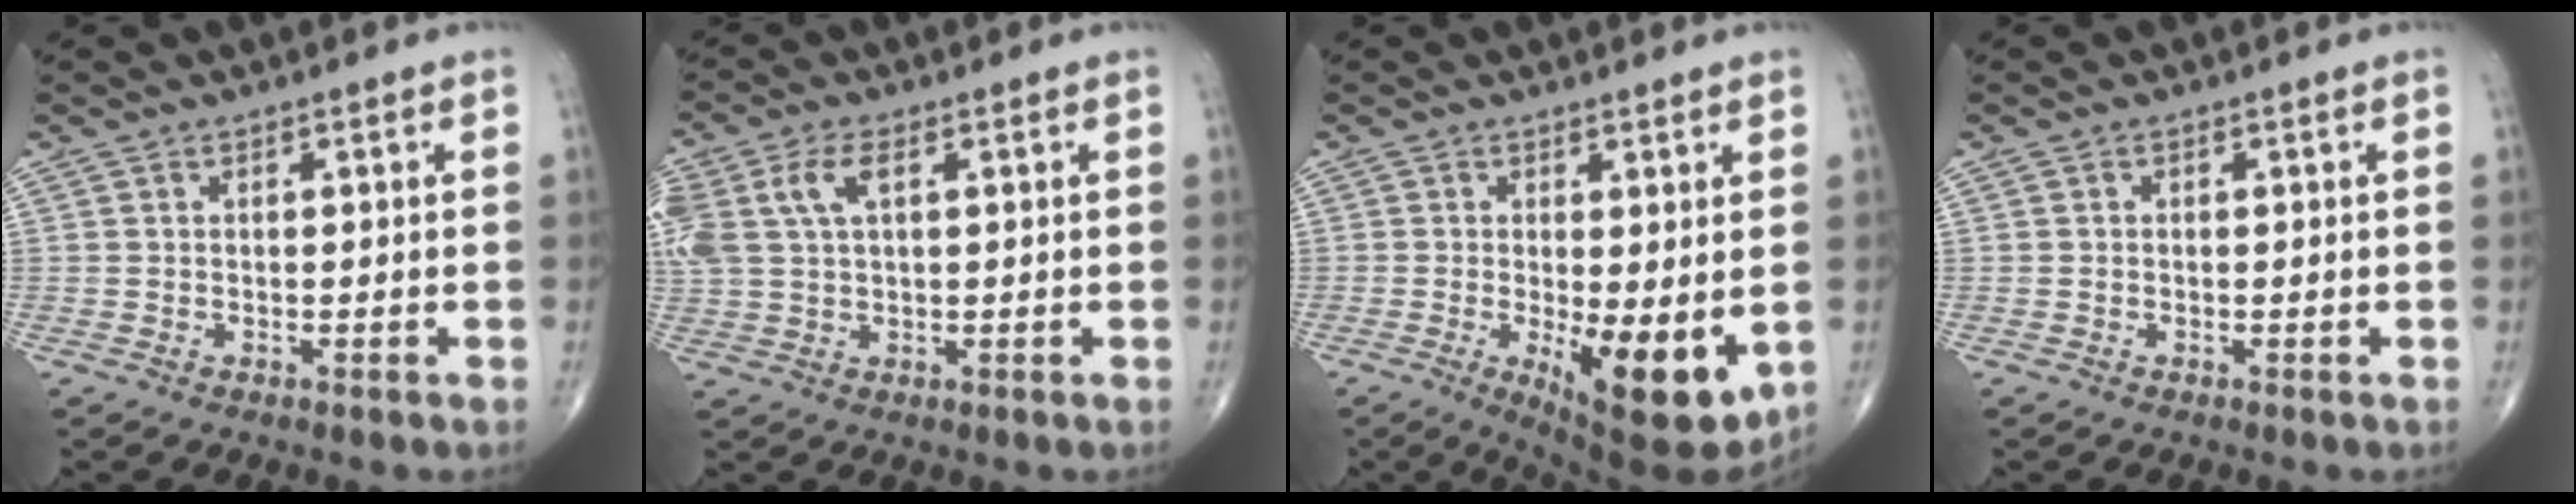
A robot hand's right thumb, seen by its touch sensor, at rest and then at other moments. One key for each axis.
{"total": 8.9, "fx": 3.0, "fy": 4.8, "fz": 6.9, "tx": -0.172, "ty": 0.014, "tz": 0.062}
{"total": 12.3, "fx": -2.3, "fy": 4.4, "fz": 11.2, "tx": -0.155, "ty": -0.028, "tz": -0.020}
{"total": 0.0}